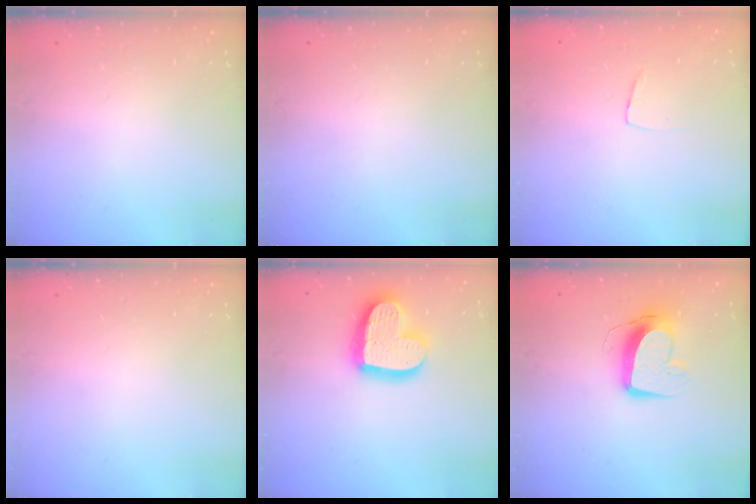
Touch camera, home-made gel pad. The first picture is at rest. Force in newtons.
{"total": 0.0}
{"total": 3.8, "press": 3.7, "slide": 0.3}
{"total": 0.0}
{"total": 19.6, "press": 19.5, "slide": 1.4}
{"total": 11.8, "press": 11.7, "slide": 1.1}